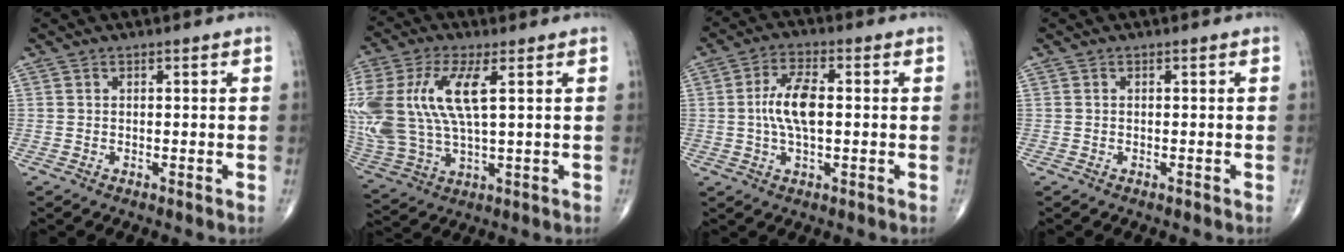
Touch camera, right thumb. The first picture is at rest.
{"total": 19.8, "force": [4.3, 8.6, 17.3], "torque": [-0.417, 0.003, 0.087]}
{"total": 8.0, "force": [0.2, 3.4, 7.2], "torque": [-0.146, 0.009, -0.001]}
{"total": 0.0}